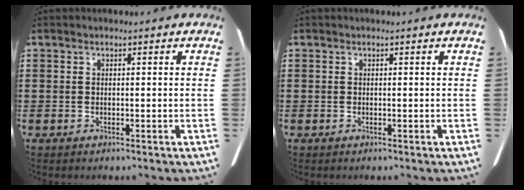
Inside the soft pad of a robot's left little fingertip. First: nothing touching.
{"total": 0.0}